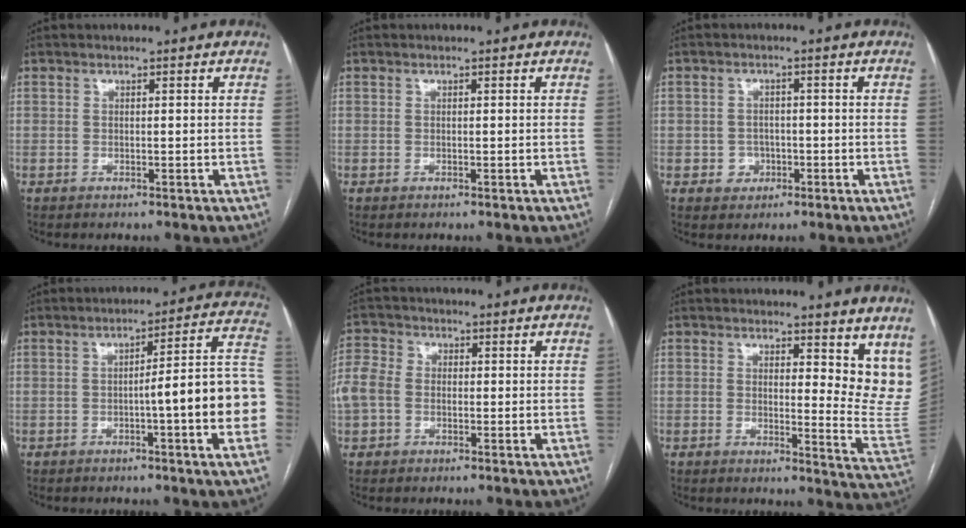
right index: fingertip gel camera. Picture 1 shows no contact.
{"total": 0.0}
{"total": 3.1, "force": [-1.0, 2.9, 0.7], "torque": [-0.002, 0.009, -0.009]}
{"total": 13.9, "force": [-2.8, 0.6, 13.6], "torque": [-0.149, 0.029, -0.040]}
{"total": 10.3, "force": [-0.5, 8.8, 5.4], "torque": [-0.170, 0.032, -0.008]}
{"total": 10.7, "force": [8.1, 3.4, 6.0], "torque": [-0.050, -0.043, 0.073]}